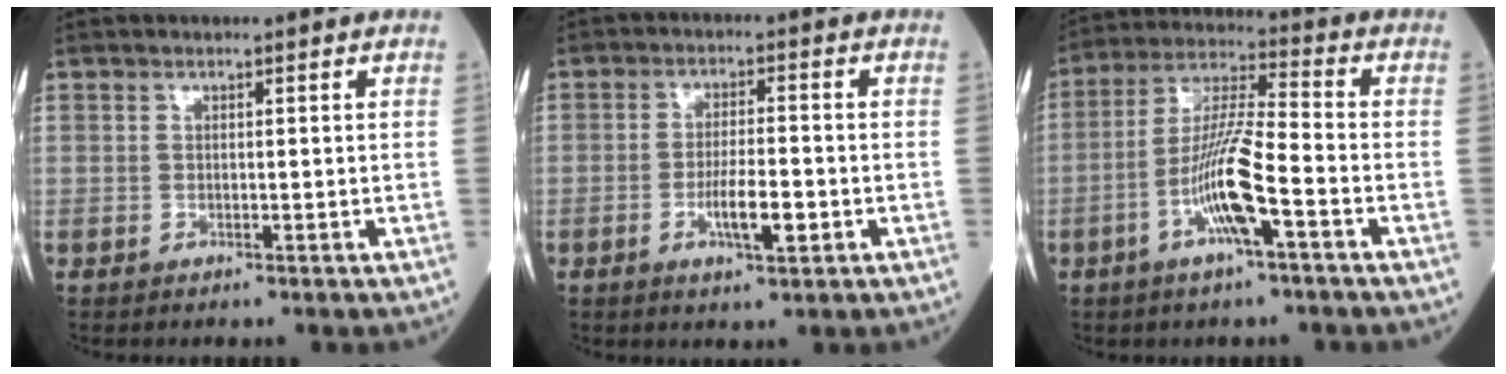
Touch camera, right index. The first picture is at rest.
{"total": 5.5, "force": [-1.8, 1.0, 5.1], "torque": [-0.092, -0.003, -0.030]}
{"total": 10.9, "force": [-4.1, 0.8, 10.1], "torque": [-0.199, 0.002, -0.081]}